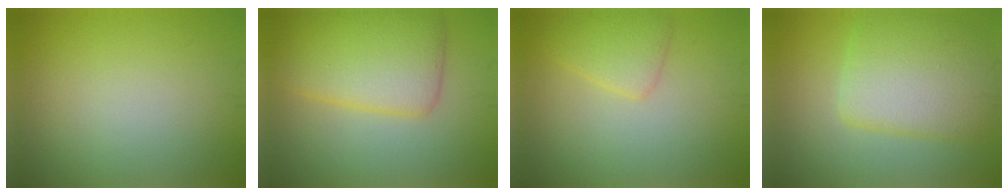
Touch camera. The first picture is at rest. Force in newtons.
{"total": 6.9, "press": 6.9, "slide": 0.1}
{"total": 2.6, "press": 2.6, "slide": 0.1}
{"total": 7.0, "press": 7.0, "slide": 0.2}